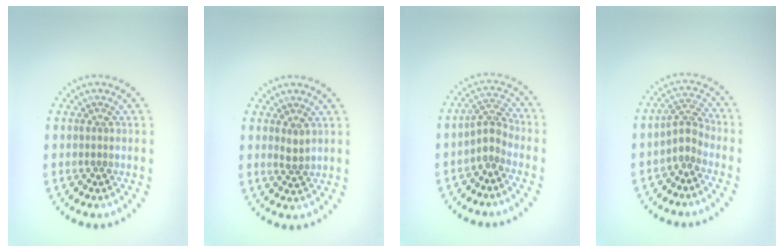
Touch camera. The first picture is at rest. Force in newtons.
{"total": 1.0, "press": 0.8, "slide": 0.6}
{"total": 2.2, "press": 1.5, "slide": 1.6}
{"total": 2.2, "press": 1.5, "slide": 1.6}